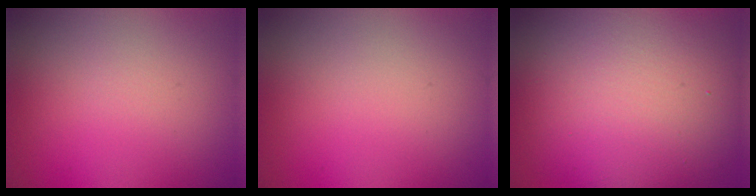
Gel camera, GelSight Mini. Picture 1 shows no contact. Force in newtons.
{"total": 0.0}
{"total": 14.8, "press": 14.8, "slide": 0.7}